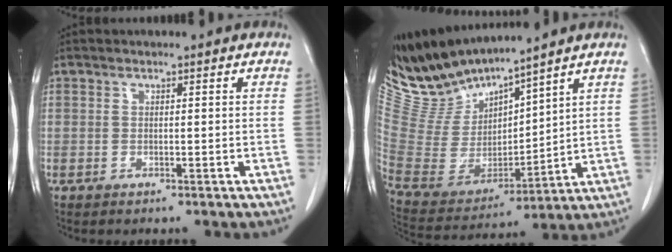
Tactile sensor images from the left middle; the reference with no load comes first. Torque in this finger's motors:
{"motor_torque": [0.30, -0.67, -0.04, -0.01]}